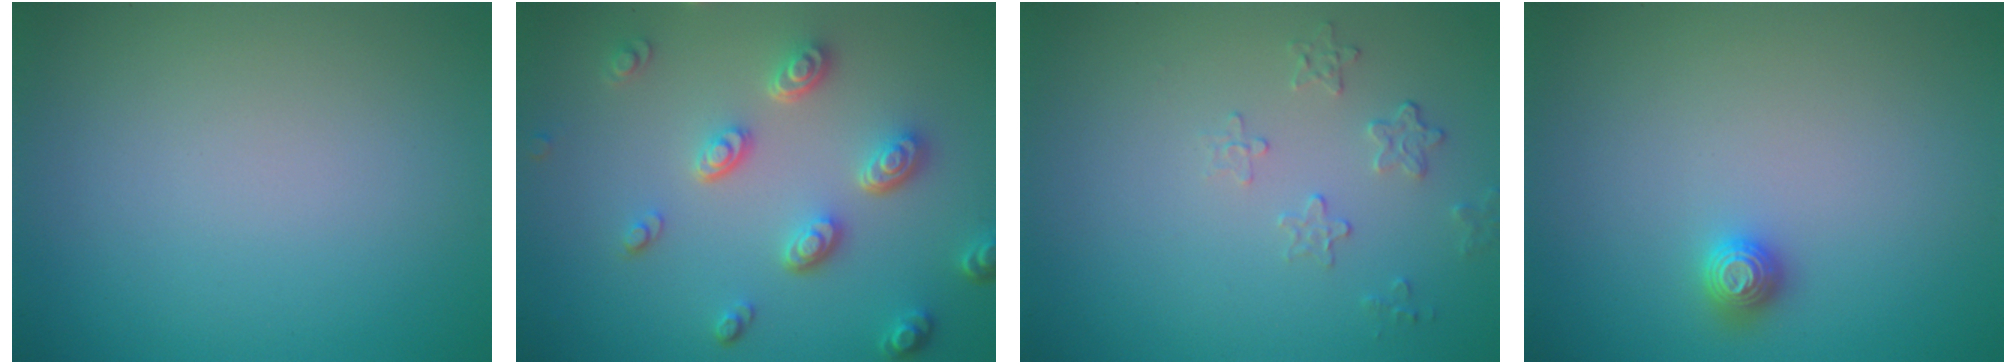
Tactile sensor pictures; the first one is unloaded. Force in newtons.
{"total": 4.6, "press": 3.5, "slide": 2.9}
{"total": 1.6, "press": 0.9, "slide": 1.4}
{"total": 1.3, "press": 1.2, "slide": 0.3}